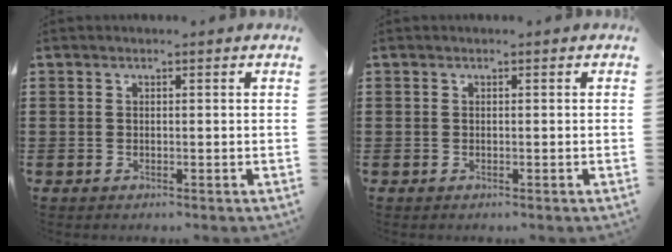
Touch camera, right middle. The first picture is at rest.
{"total": 0.0}